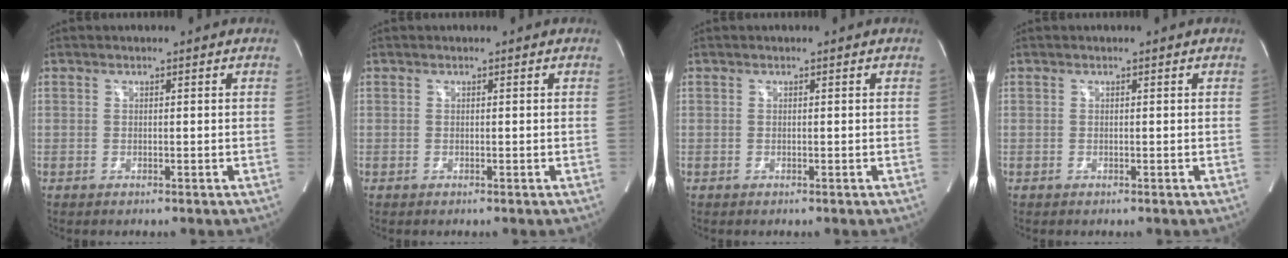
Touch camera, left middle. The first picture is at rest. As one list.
[{"total": 0.0}, {"total": 0.0}, {"total": 0.0}]